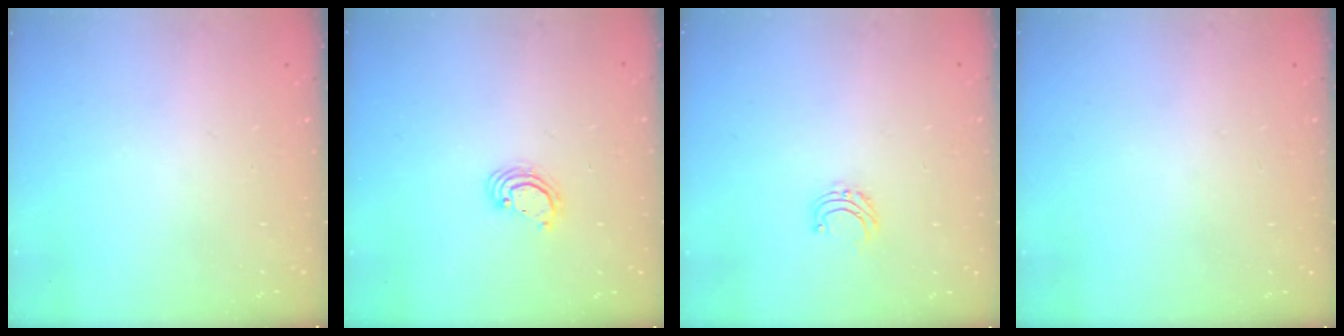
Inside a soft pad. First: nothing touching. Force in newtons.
{"total": 3.6, "press": 3.6, "slide": 0.4}
{"total": 4.7, "press": 4.7, "slide": 0.4}
{"total": 0.0}